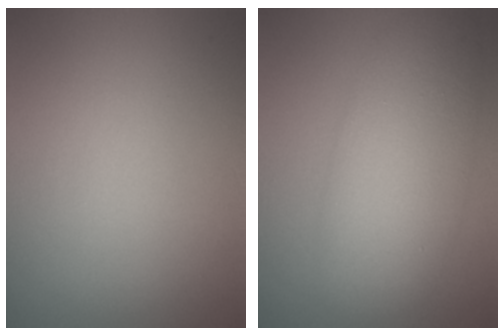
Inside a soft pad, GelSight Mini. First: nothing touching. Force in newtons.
{"total": 7.3, "press": 7.3, "slide": 0.1}